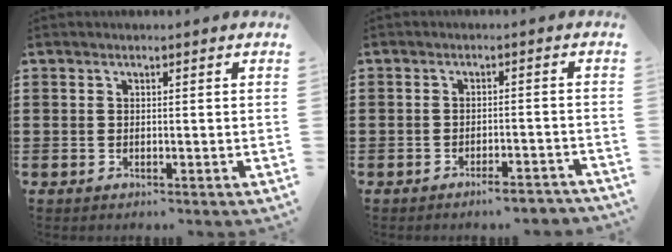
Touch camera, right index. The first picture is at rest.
{"total": 2.9, "force": [-2.6, 0.2, 1.2], "torque": [-0.021, 0.000, -0.051]}